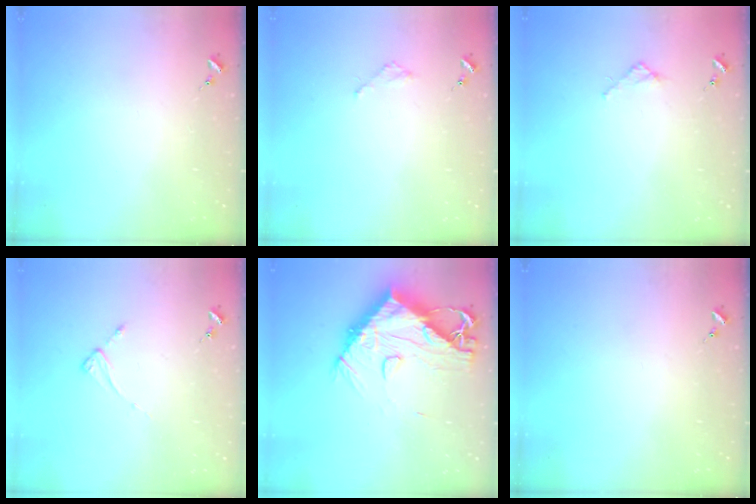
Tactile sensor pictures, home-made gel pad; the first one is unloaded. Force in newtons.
{"total": 2.1, "press": 2.1, "slide": 0.2}
{"total": 2.4, "press": 2.3, "slide": 0.3}
{"total": 2.6, "press": 2.6, "slide": 0.2}
{"total": 18.4, "press": 18.3, "slide": 1.6}
{"total": 0.0}